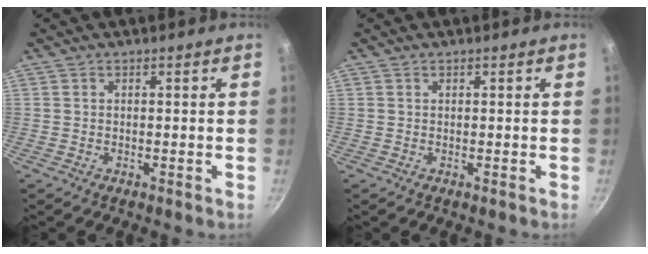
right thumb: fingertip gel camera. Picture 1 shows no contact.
{"total": 0.0}